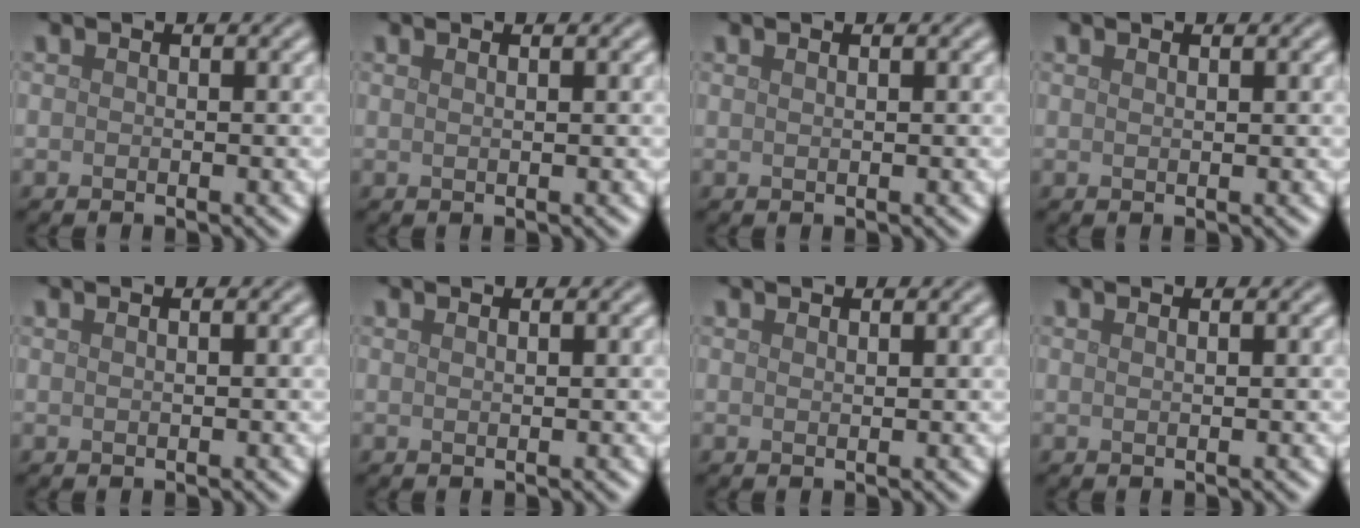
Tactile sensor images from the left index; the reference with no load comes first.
{"total": 1.7, "force": [1.0, 0.8, 1.2], "torque": [-0.001, -0.001, -0.006]}
{"total": 1.1, "force": [0.7, 0.4, 0.7], "torque": [-0.005, 0.000, 0.001]}
{"total": 0.8, "force": [0.5, 0.2, 0.5], "torque": [-0.002, 0.000, 0.004]}
{"total": 1.0, "force": [0.6, 0.4, 0.7], "torque": [-0.005, -0.004, 0.003]}
{"total": 1.1, "force": [0.7, 0.4, 0.7], "torque": [-0.003, 0.000, 0.001]}
{"total": 0.6, "force": [0.5, 0.1, 0.2], "torque": [0.001, 0.001, 0.011]}
{"total": 1.4, "force": [0.8, 0.6, 1.0], "torque": [-0.003, -0.002, -0.003]}